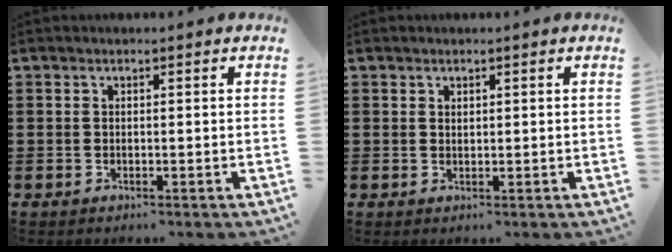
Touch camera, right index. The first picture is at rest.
{"total": 0.7, "force": [0.6, 0.4, 0.1], "torque": [-0.003, 0.001, 0.012]}